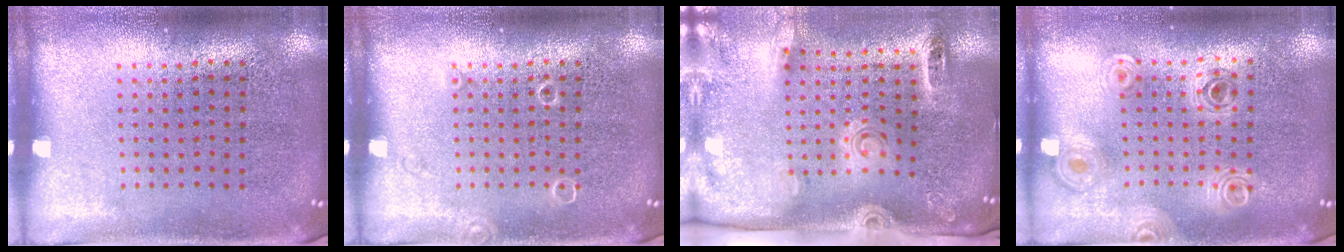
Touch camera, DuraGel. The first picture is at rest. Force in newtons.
{"total": 0.6, "press": 0.6, "slide": 0.1}
{"total": 2.9, "press": 2.0, "slide": 2.1}
{"total": 0.9, "press": 0.9, "slide": 0.0}